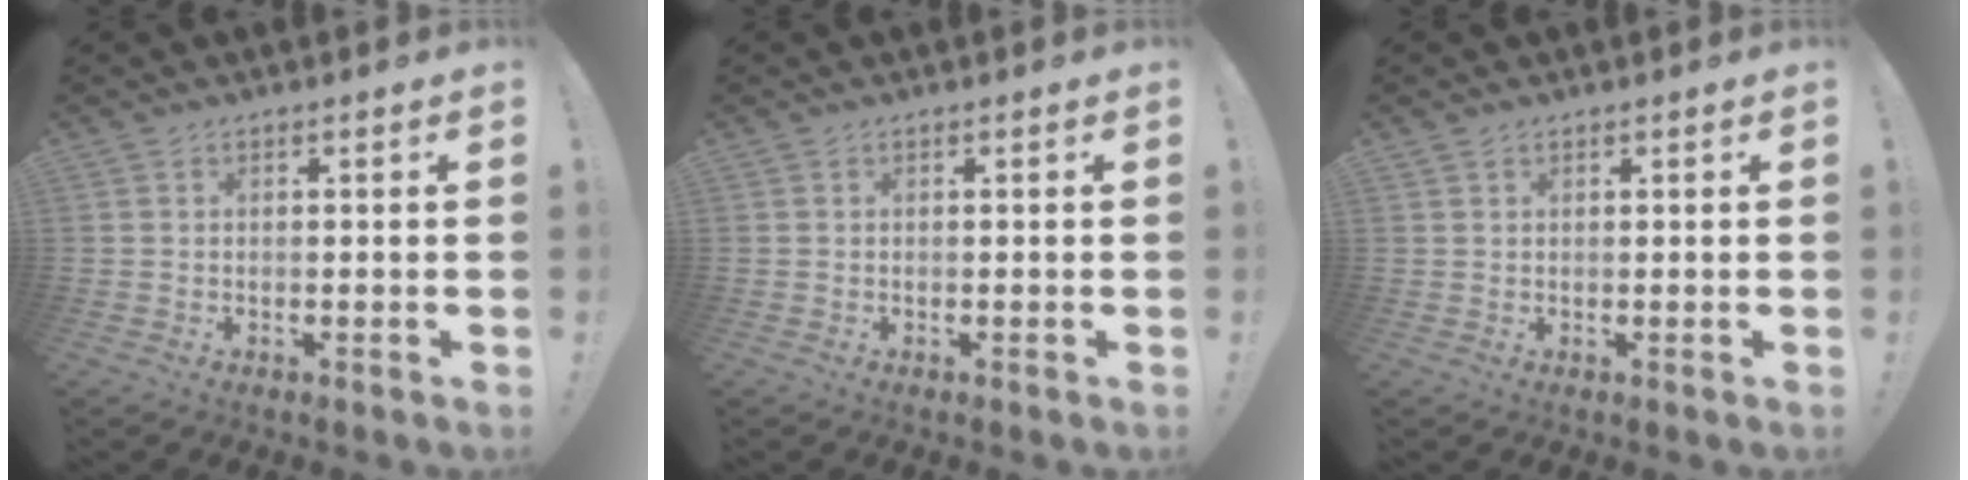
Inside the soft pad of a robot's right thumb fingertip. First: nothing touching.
{"total": 0.0}
{"total": 0.8, "force": [0.6, 0.5, 0.1], "torque": [0.004, -0.002, 0.012]}